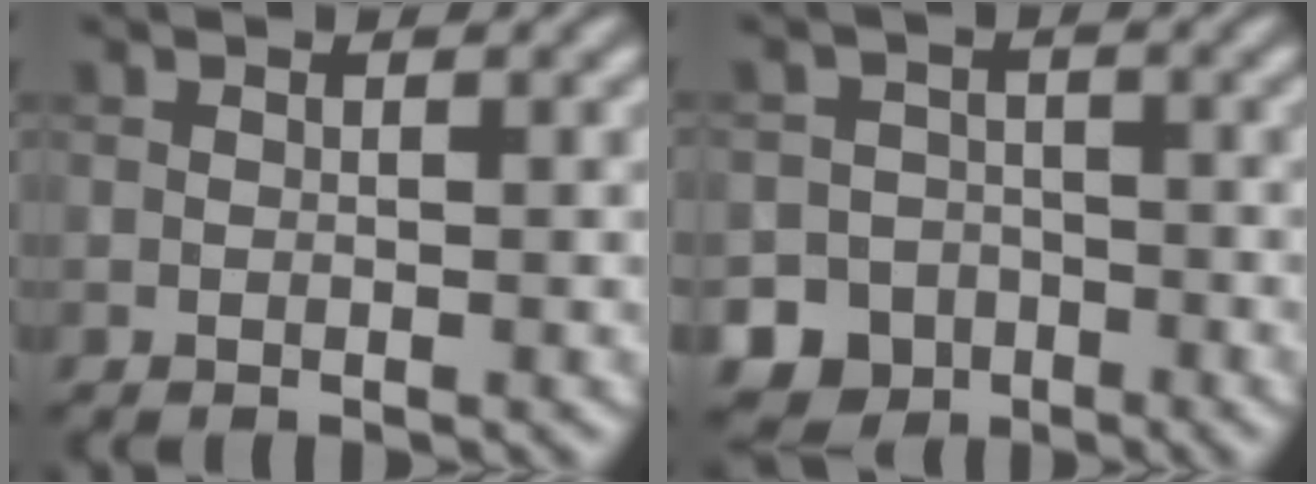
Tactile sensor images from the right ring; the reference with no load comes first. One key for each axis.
{"total": 7.8, "fx": -4.9, "fy": 6.0, "fz": 0.8, "tx": 0.006, "ty": -0.023, "tz": -0.092}